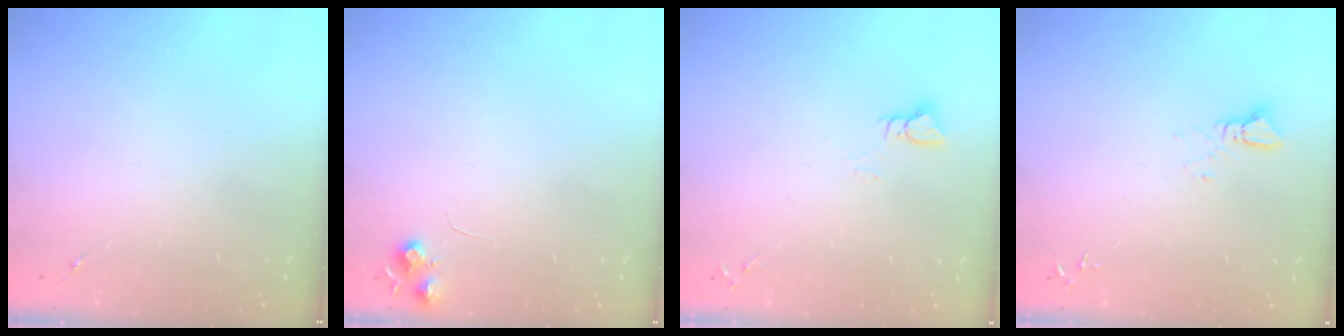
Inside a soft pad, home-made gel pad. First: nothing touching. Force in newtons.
{"total": 6.5, "press": 6.5, "slide": 0.8}
{"total": 2.9, "press": 2.9, "slide": 0.3}
{"total": 2.4, "press": 2.4, "slide": 0.1}